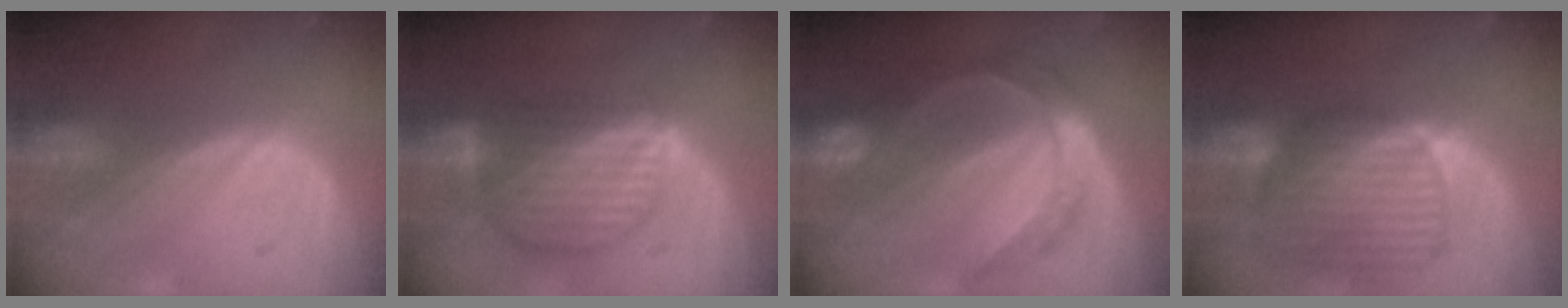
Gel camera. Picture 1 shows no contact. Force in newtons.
{"total": 9.2, "press": 7.9, "slide": 4.7}
{"total": 8.1, "press": 8.1, "slide": 0.8}
{"total": 10.4, "press": 8.9, "slide": 5.5}